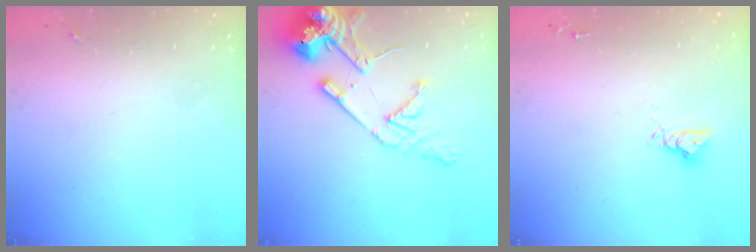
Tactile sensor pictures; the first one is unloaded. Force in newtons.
{"total": 15.7, "press": 15.5, "slide": 2.3}
{"total": 6.2, "press": 6.2, "slide": 0.3}